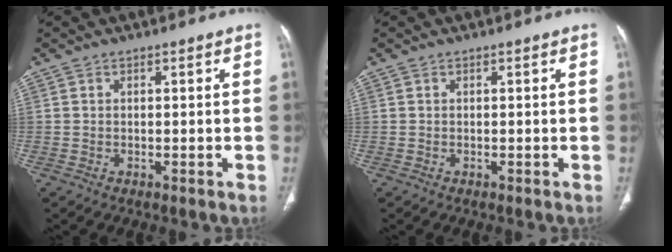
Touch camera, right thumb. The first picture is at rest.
{"total": 0.0}